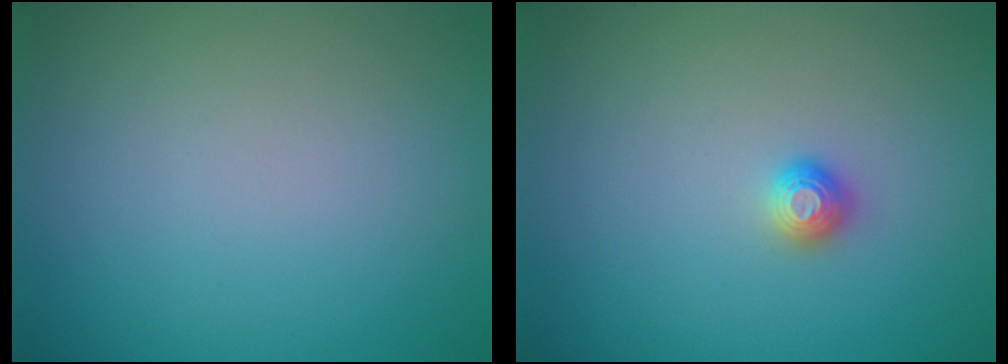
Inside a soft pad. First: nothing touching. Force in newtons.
{"total": 1.1, "press": 1.0, "slide": 0.2}